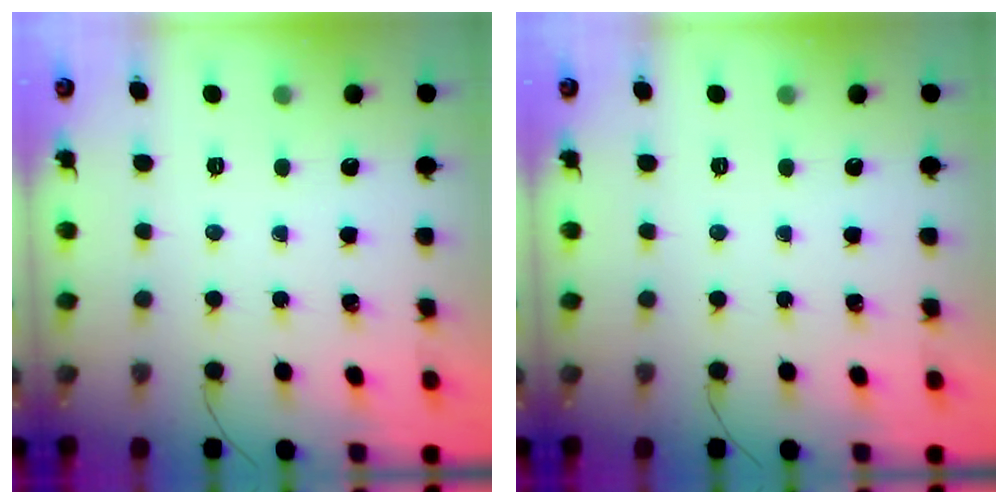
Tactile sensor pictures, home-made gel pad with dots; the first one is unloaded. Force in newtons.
{"total": 0.0}